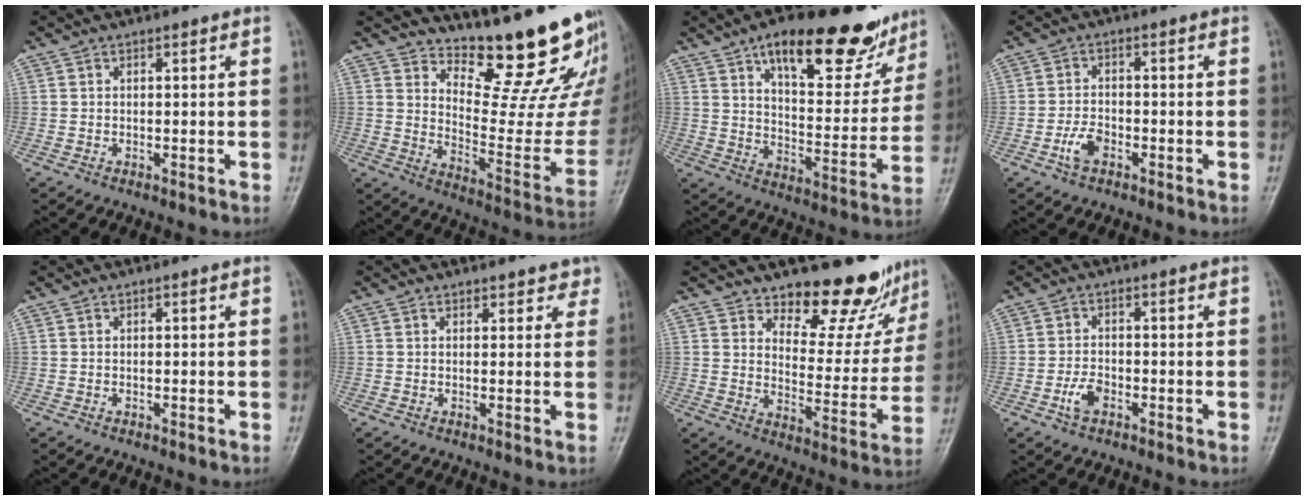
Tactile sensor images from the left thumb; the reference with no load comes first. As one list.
[{"total": 21.0, "force": [18.0, 4.5, 9.8], "torque": [-0.095, -0.176, 0.247]}, {"total": 22.3, "force": [14.7, 8.6, 14.4], "torque": [-0.151, -0.052, 0.220]}, {"total": 3.8, "force": [-1.9, 2.3, 2.5], "torque": [-0.047, 0.011, -0.037]}, {"total": 0.0}, {"total": 2.7, "force": [2.2, 1.4, 0.6], "torque": [0.023, -0.009, 0.019]}, {"total": 13.9, "force": [12.3, 4.9, 4.3], "torque": [-0.011, -0.112, 0.165]}, {"total": 3.4, "force": [-1.6, 2.0, 2.3], "torque": [-0.043, 0.009, -0.031]}]